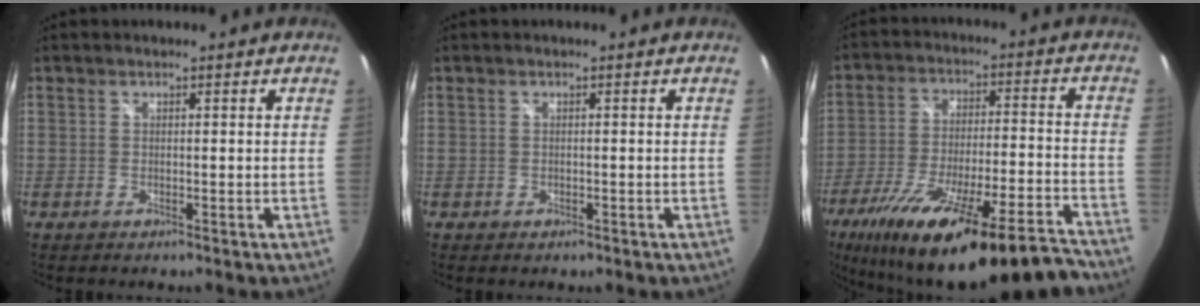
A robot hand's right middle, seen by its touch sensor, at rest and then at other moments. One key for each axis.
{"total": 0.7, "fx": -0.4, "fy": 0.5, "fz": 0.2, "tx": -0.003, "ty": -0.002, "tz": -0.006}
{"total": 26.1, "fx": -21.2, "fy": 3.7, "fz": 14.7, "tx": -0.259, "ty": -0.050, "tz": -0.320}